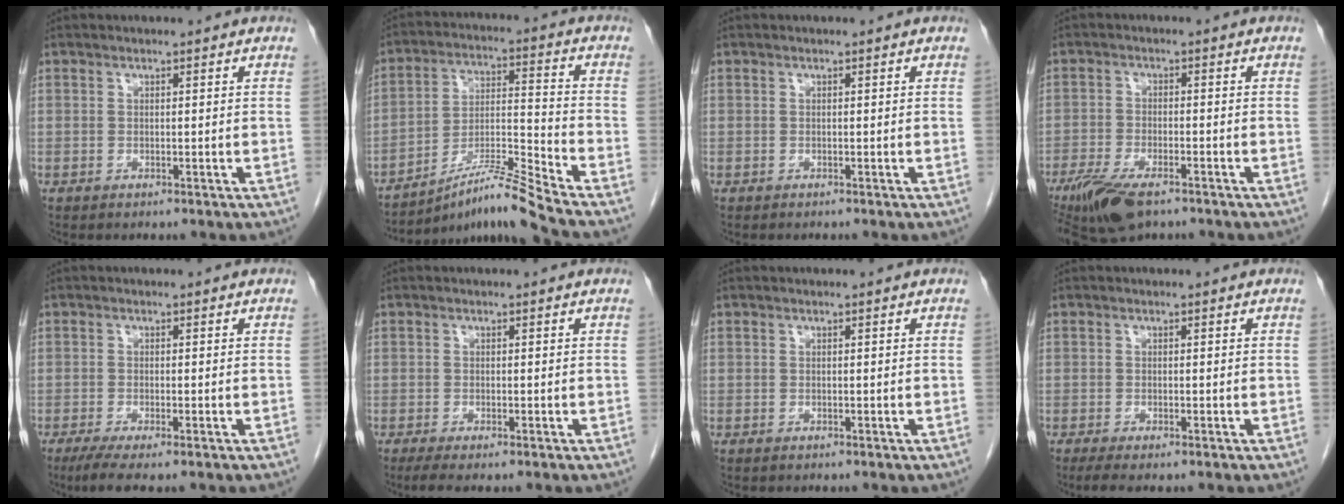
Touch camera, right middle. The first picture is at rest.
{"total": 10.5, "force": [-9.0, -2.5, 4.6], "torque": [-0.085, 0.000, -0.160]}
{"total": 0.0}
{"total": 9.3, "force": [-6.4, 3.0, 6.0], "torque": [-0.109, -0.017, -0.111]}
{"total": 4.2, "force": [-2.8, 0.4, 3.1], "torque": [-0.054, -0.013, -0.048]}
{"total": 2.7, "force": [-1.8, 0.4, 1.9], "torque": [-0.034, -0.009, -0.031]}
{"total": 0.0}
{"total": 2.5, "force": [-1.7, 0.4, 1.8], "torque": [-0.031, -0.009, -0.029]}